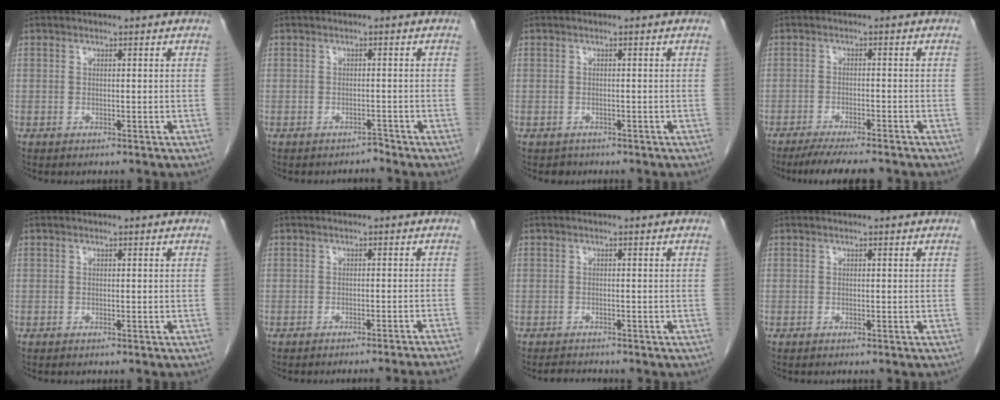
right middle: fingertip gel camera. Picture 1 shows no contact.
{"total": 1.0, "force": [-1.0, 0.1, -0.3], "torque": [0.010, -0.004, -0.014]}
{"total": 1.0, "force": [-0.7, 0.7, -0.1], "torque": [-0.006, 0.001, -0.011]}
{"total": 8.4, "force": [-7.2, 0.7, 4.3], "torque": [-0.059, -0.017, -0.111]}
{"total": 1.1, "force": [-1.0, 0.1, 0.5], "torque": [-0.006, 0.000, -0.010]}
{"total": 11.4, "force": [-10.9, -2.2, 2.7], "torque": [-0.006, -0.020, -0.121]}
{"total": 2.0, "force": [-1.9, 0.2, 0.3], "torque": [-0.010, -0.009, -0.029]}
{"total": 1.4, "force": [-1.2, 0.1, 0.6], "torque": [-0.010, 0.000, -0.013]}